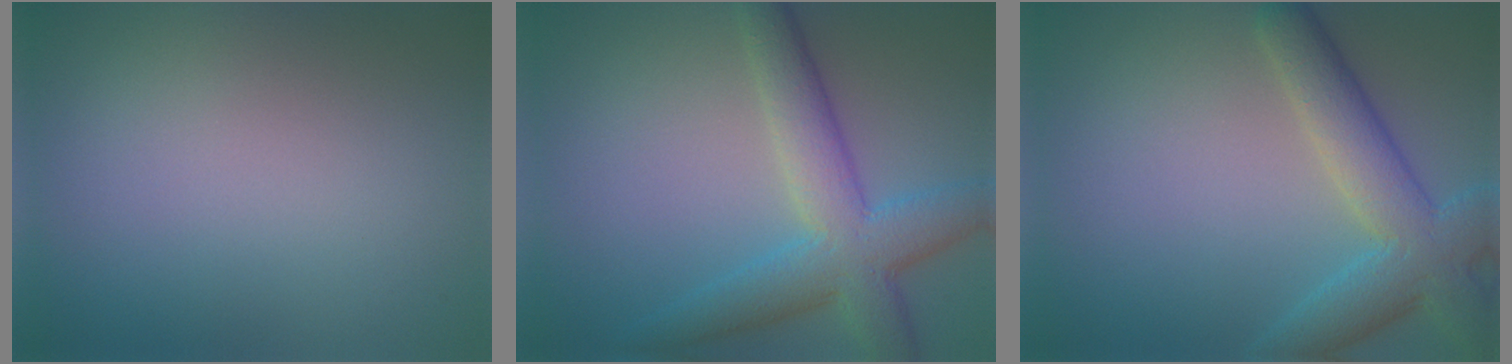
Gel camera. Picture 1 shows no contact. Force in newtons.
{"total": 6.5, "press": 6.5, "slide": 0.1}
{"total": 6.3, "press": 6.3, "slide": 0.3}